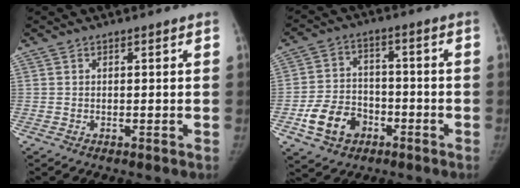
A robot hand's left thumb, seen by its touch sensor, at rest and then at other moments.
{"total": 10.2, "force": [-4.5, 7.5, 5.1], "torque": [-0.075, 0.025, -0.076]}